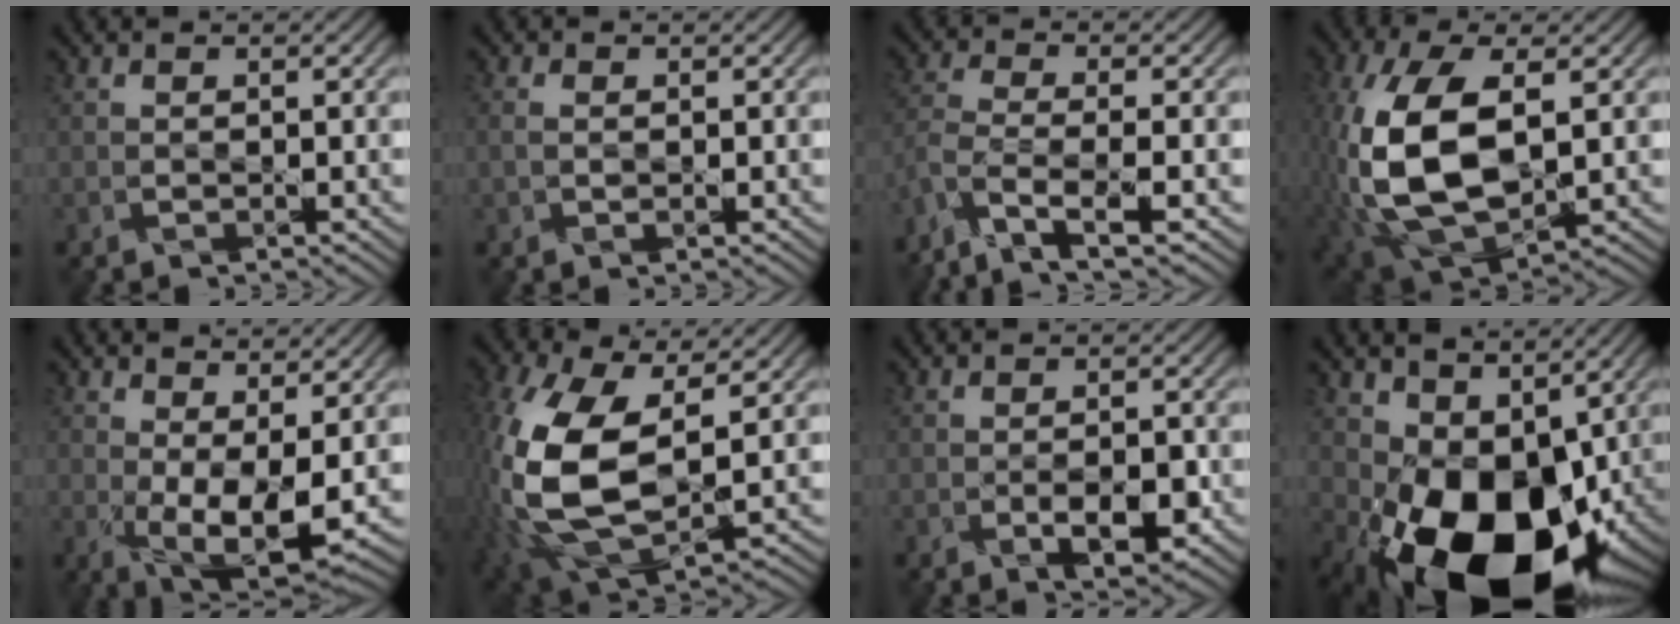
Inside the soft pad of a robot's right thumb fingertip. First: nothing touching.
{"total": 1.8, "force": [0.1, 1.1, 1.4], "torque": [-0.034, 0.000, 0.001]}
{"total": 6.1, "force": [-4.4, 1.3, 4.0], "torque": [-0.095, -0.007, -0.098]}
{"total": 14.8, "force": [-0.3, 8.1, 12.3], "torque": [-0.302, -0.007, 0.000]}
{"total": 7.4, "force": [0.1, 3.2, 6.7], "torque": [-0.132, -0.012, 0.008]}
{"total": 16.3, "force": [0.4, 9.1, 13.5], "torque": [-0.342, -0.027, 0.020]}
{"total": 3.8, "force": [-1.3, 1.7, 3.1], "torque": [-0.052, -0.004, -0.017]}
{"total": 16.2, "force": [-1.7, 10.1, 12.5], "torque": [-0.211, -0.035, -0.020]}